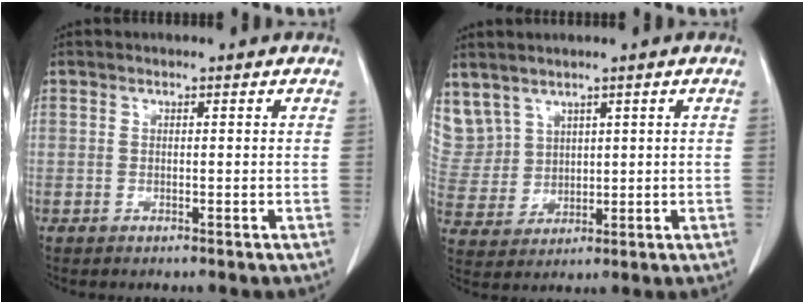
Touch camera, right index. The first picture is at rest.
{"total": 10.9, "force": [6.3, 8.6, 2.1], "torque": [-0.089, 0.032, 0.161]}